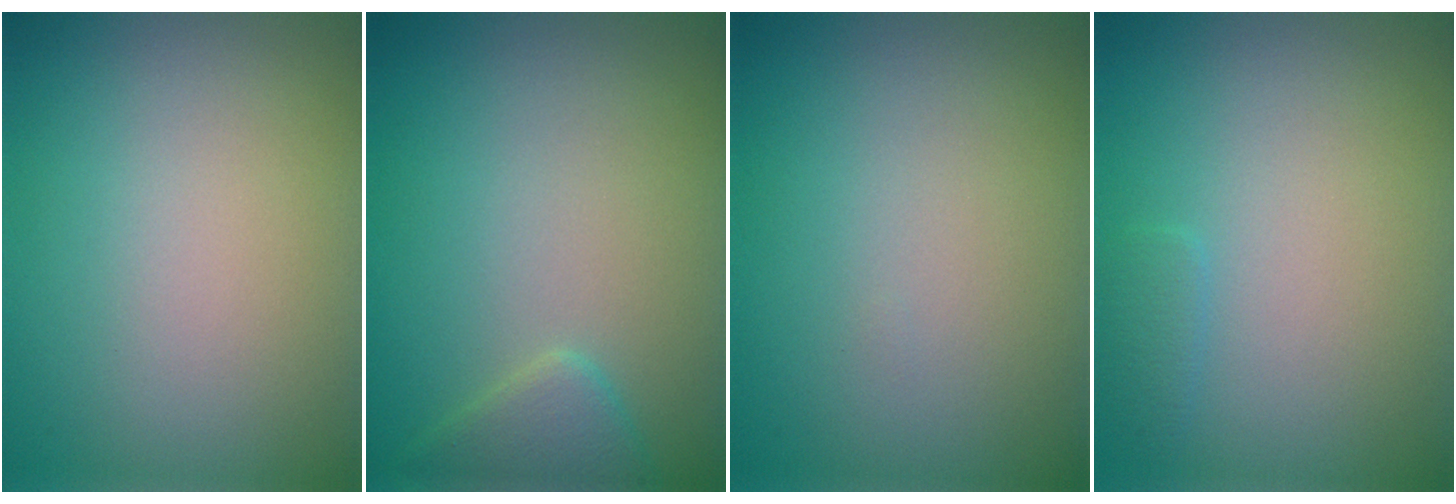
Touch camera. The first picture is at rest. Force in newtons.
{"total": 2.4, "press": 2.3, "slide": 0.1}
{"total": 0.0}
{"total": 0.9, "press": 0.9, "slide": 0.1}